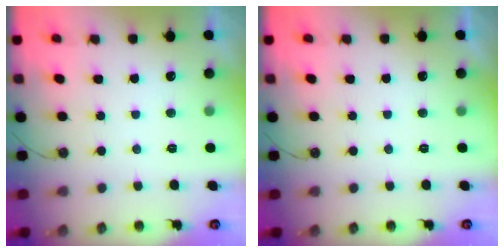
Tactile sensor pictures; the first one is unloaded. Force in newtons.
{"total": 0.6, "press": 0.5, "slide": 0.2}